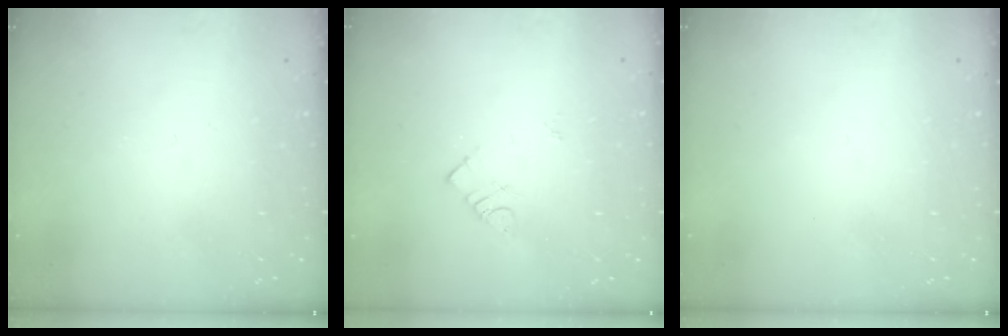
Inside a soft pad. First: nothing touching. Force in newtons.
{"total": 4.1, "press": 4.0, "slide": 0.7}
{"total": 0.0}